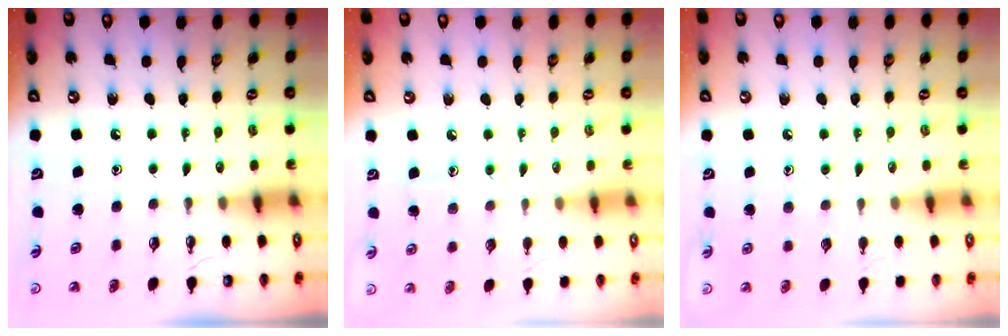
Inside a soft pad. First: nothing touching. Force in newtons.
{"total": 5.4, "press": 5.4, "slide": 0.6}
{"total": 5.1, "press": 5.0, "slide": 0.6}